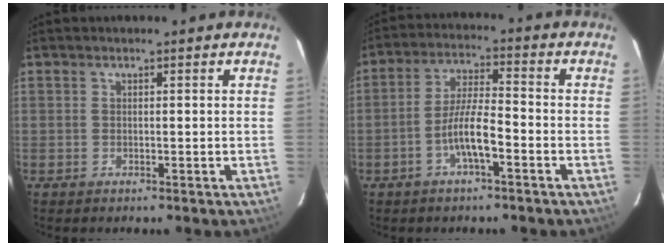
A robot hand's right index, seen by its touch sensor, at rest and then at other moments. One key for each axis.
{"total": 6.7, "fx": -3.2, "fy": 1.1, "fz": 5.8, "tx": -0.118, "ty": 0.008, "tz": -0.056}